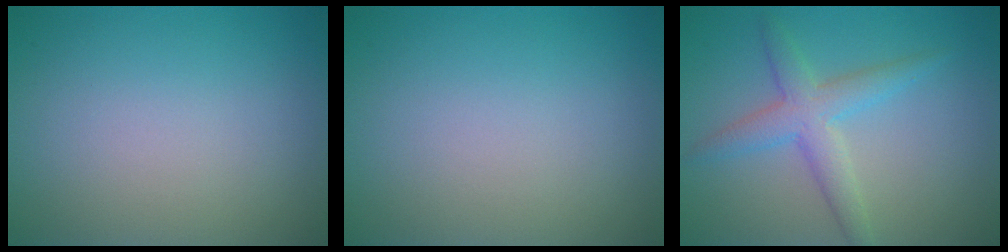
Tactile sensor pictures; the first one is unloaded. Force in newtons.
{"total": 0.0}
{"total": 3.6, "press": 3.6, "slide": 0.1}